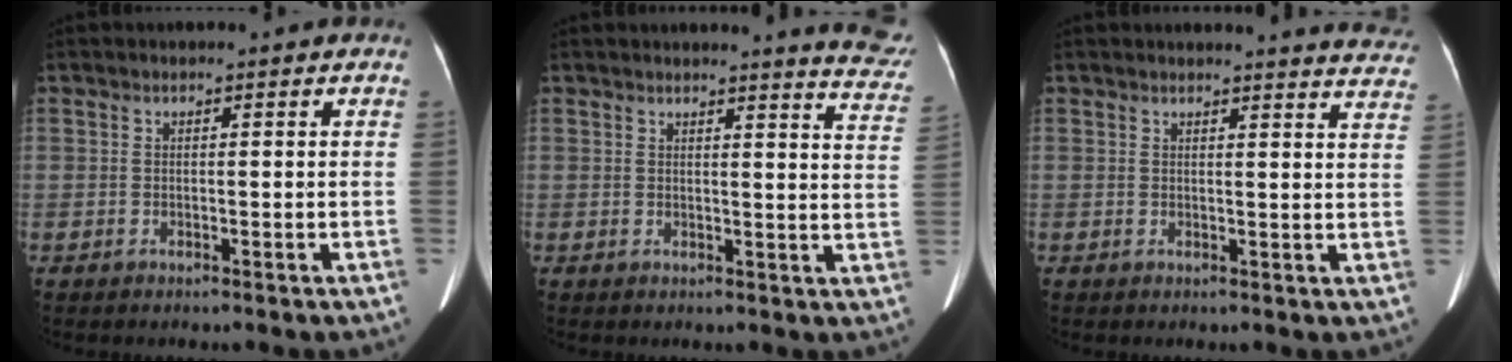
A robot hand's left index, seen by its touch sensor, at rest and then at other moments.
{"total": 9.2, "force": [9.0, -0.1, 1.8], "torque": [-0.002, -0.074, 0.068]}
{"total": 10.8, "force": [10.7, 0.6, 1.8], "torque": [0.004, -0.059, 0.084]}